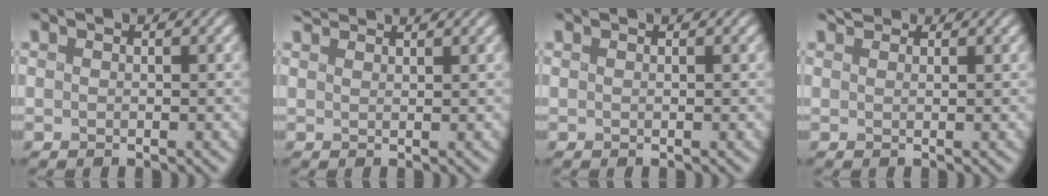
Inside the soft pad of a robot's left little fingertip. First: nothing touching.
{"total": 2.3, "force": [2.2, 0.3, 0.6], "torque": [-0.011, 0.010, 0.037]}
{"total": 0.0}
{"total": 1.8, "force": [1.5, 0.8, 0.5], "torque": [-0.012, 0.003, 0.032]}